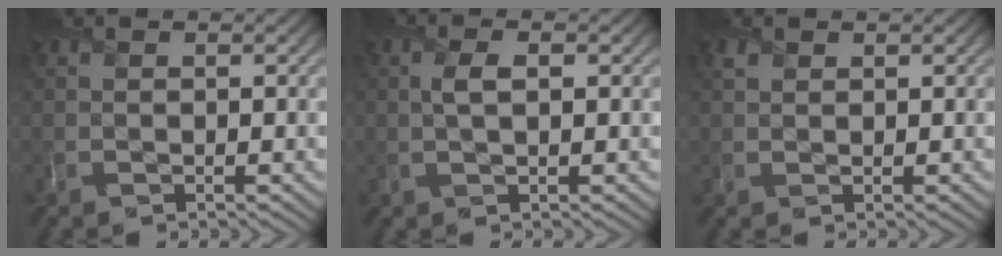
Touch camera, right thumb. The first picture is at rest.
{"total": 2.0, "force": [0.4, 0.8, 1.8], "torque": [-0.038, 0.004, 0.005]}
{"total": 0.8, "force": [0.7, 0.5, 0.1], "torque": [-0.006, 0.000, 0.015]}